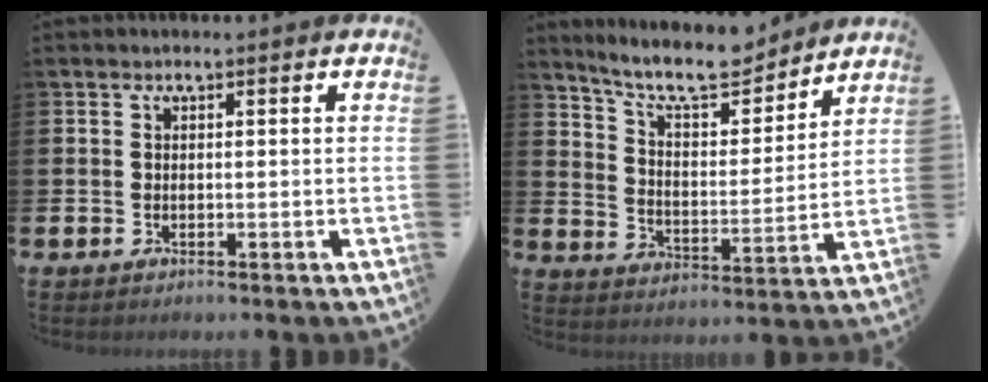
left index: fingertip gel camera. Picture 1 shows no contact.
{"total": 10.1, "force": [9.2, 2.1, 3.7], "torque": [-0.092, -0.059, 0.162]}